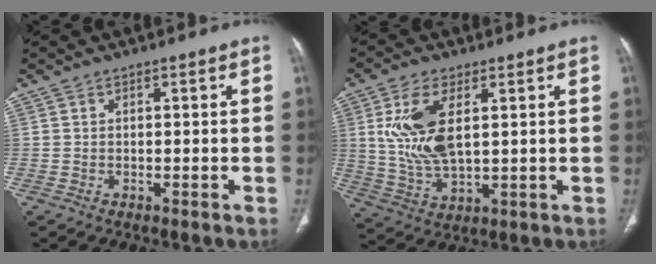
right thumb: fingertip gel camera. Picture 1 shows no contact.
{"total": 12.0, "force": [2.9, 5.8, 10.1], "torque": [-0.209, -0.013, 0.064]}